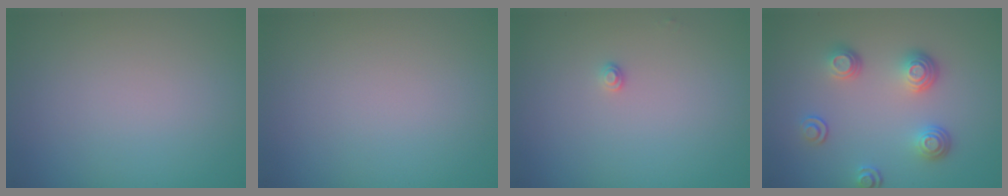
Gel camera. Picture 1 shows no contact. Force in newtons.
{"total": 0.0}
{"total": 0.8, "press": 0.8, "slide": 0.0}
{"total": 3.5, "press": 2.8, "slide": 2.2}